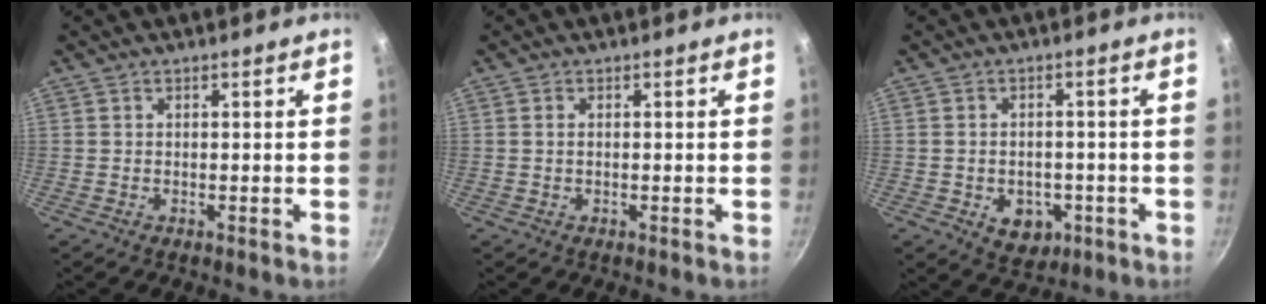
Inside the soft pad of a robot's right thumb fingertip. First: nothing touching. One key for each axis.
{"total": 0.6, "fx": 0.1, "fy": 0.2, "fz": 0.5, "tx": -0.010, "ty": 0.001, "tz": 0.002}
{"total": 7.0, "fx": -2.3, "fy": 5.3, "fz": 4.0, "tx": -0.035, "ty": 0.008, "tz": -0.019}